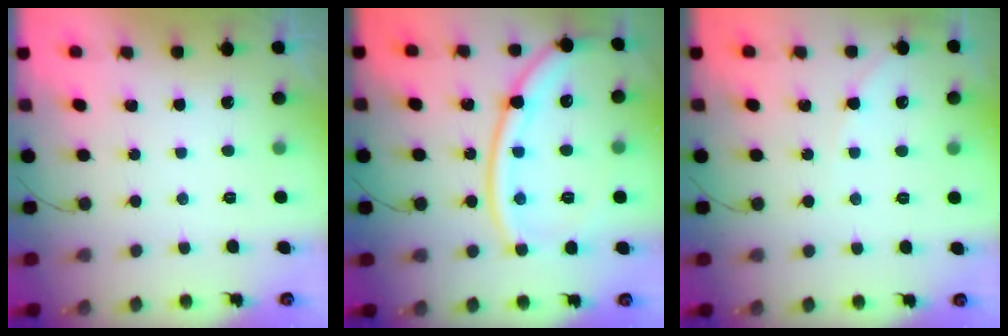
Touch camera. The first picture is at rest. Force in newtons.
{"total": 17.2, "press": 17.1, "slide": 2.1}
{"total": 4.0, "press": 4.0, "slide": 0.6}